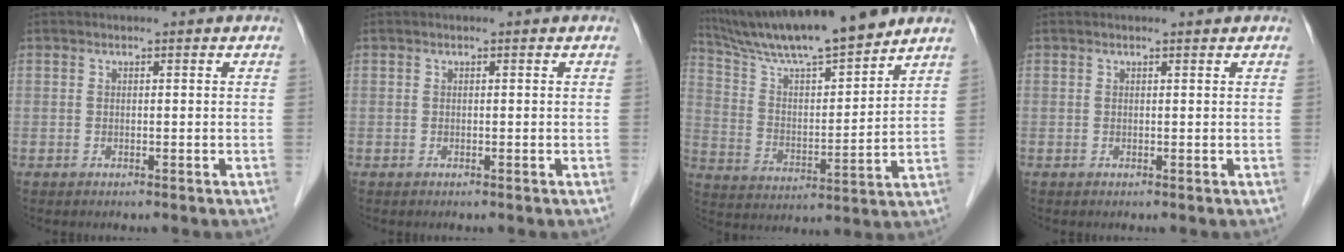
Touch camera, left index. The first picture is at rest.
{"total": 0.0}
{"total": 16.6, "force": [14.5, 0.6, 8.0], "torque": [-0.144, 0.005, 0.253]}
{"total": 0.7, "force": [0.6, 0.1, 0.2], "torque": [-0.009, 0.004, 0.009]}